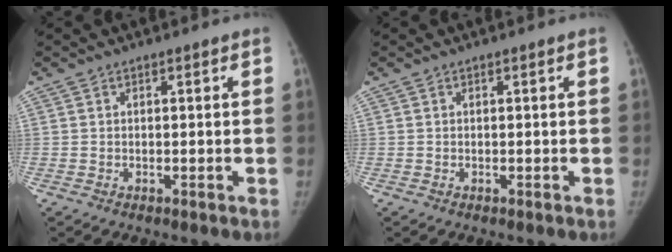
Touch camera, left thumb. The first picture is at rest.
{"total": 0.0}